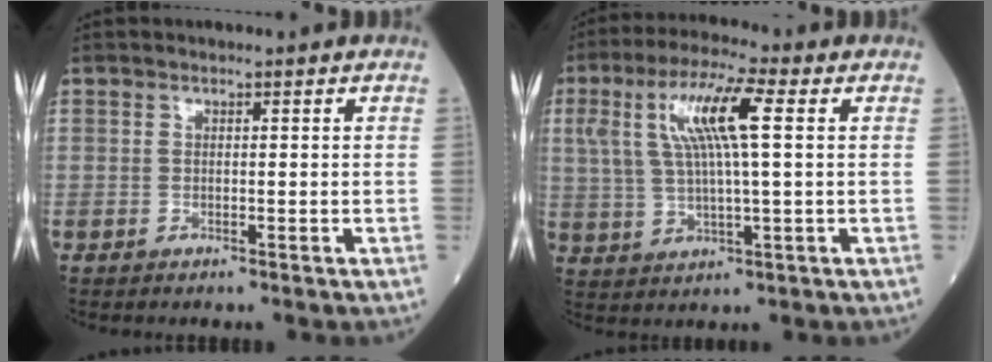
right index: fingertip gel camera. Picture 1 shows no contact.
{"total": 10.9, "force": [3.0, 1.5, 10.4], "torque": [-0.213, 0.021, 0.055]}